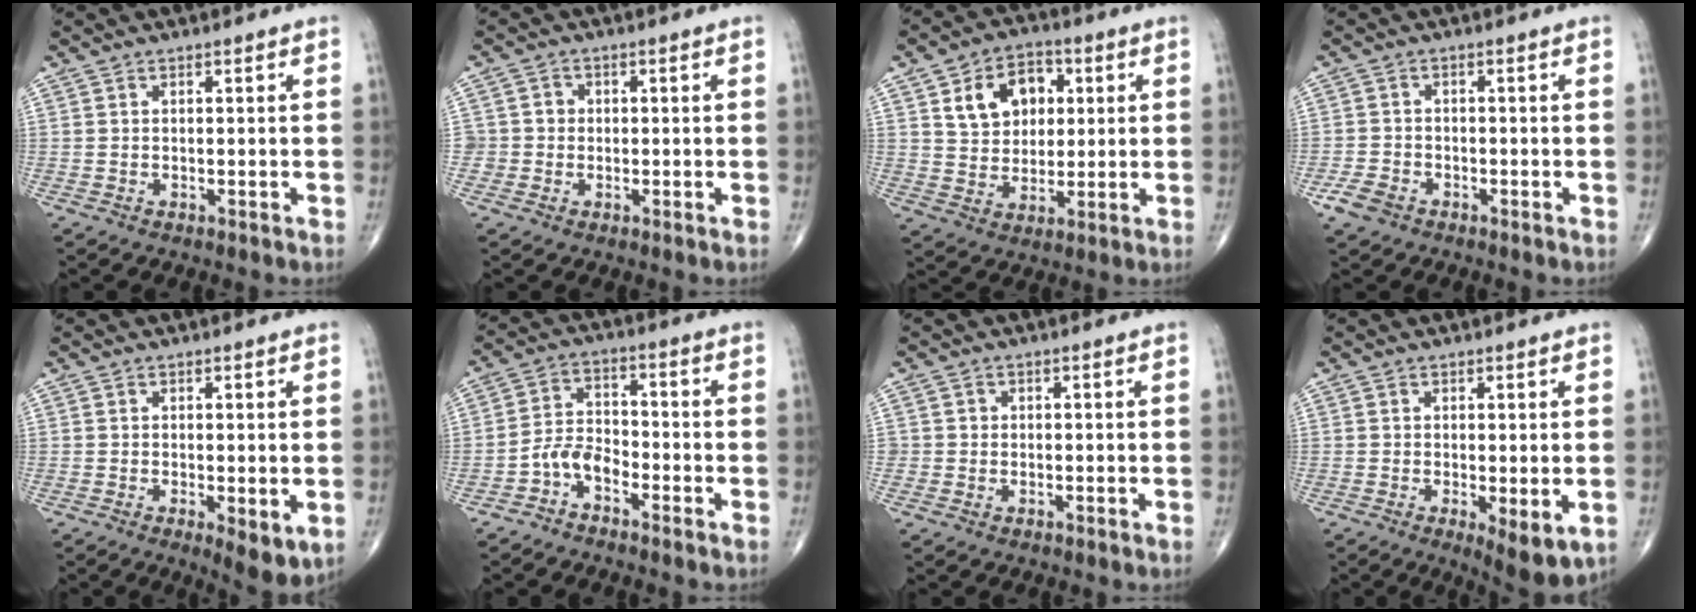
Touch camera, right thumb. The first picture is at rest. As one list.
[{"total": 3.1, "force": [-0.3, 3.0, 0.1], "torque": [0.028, 0.012, -0.010]}, {"total": 11.5, "force": [3.6, 8.6, 6.6], "torque": [-0.069, -0.001, 0.062]}, {"total": 3.9, "force": [-2.3, 2.5, 1.8], "torque": [-0.039, 0.008, -0.042]}, {"total": 5.7, "force": [-1.3, 2.1, 5.2], "torque": [-0.076, -0.018, -0.015]}, {"total": 5.4, "force": [-3.3, 3.0, 3.2], "torque": [-0.051, 0.033, -0.074]}, {"total": 1.2, "force": [-0.1, 1.2, 0.0], "torque": [0.010, 0.006, -0.004]}, {"total": 6.7, "force": [-1.6, 2.3, 6.1], "torque": [-0.088, -0.021, -0.019]}]